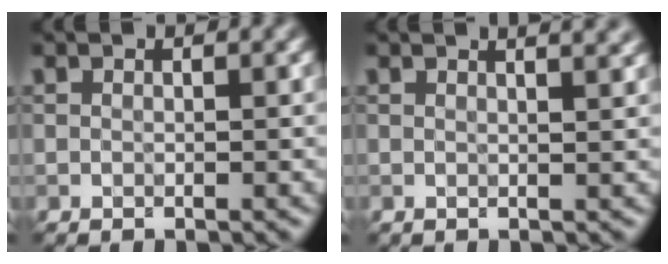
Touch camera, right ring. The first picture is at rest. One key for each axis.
{"total": 4.3, "fx": 3.0, "fy": 2.0, "fz": 2.5, "tx": 0.001, "ty": 0.031, "tz": 0.004}